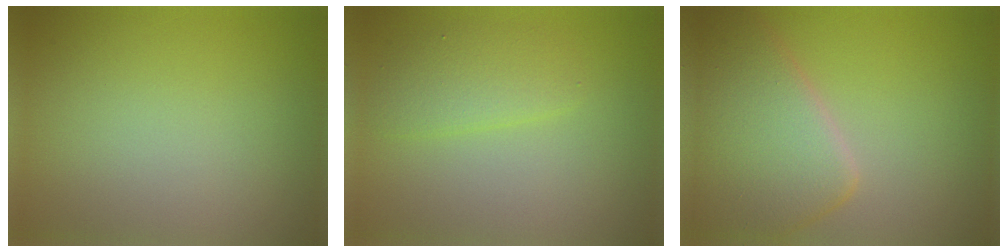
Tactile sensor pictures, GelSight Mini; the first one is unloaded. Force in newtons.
{"total": 2.4, "press": 2.4, "slide": 0.1}
{"total": 7.6, "press": 7.6, "slide": 0.3}